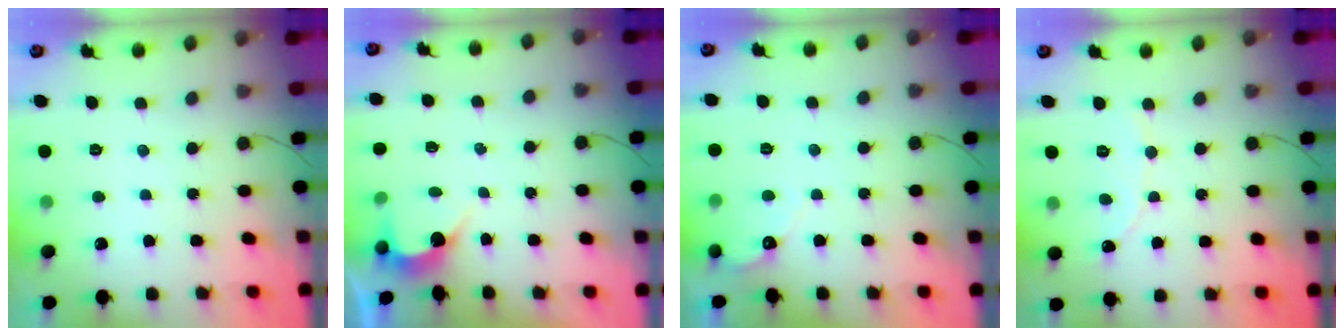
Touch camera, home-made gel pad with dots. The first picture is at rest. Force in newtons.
{"total": 2.5, "press": 2.5, "slide": 0.2}
{"total": 3.5, "press": 3.5, "slide": 0.3}
{"total": 1.9, "press": 1.8, "slide": 0.2}